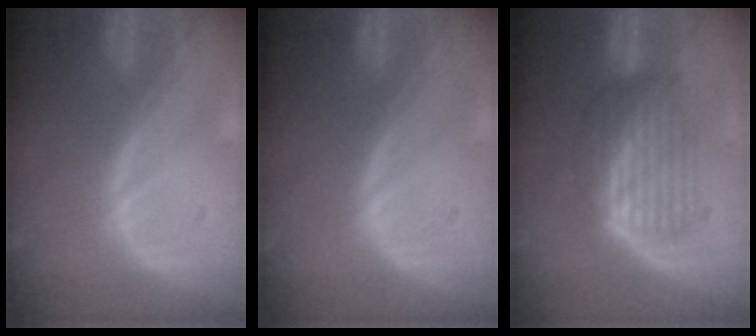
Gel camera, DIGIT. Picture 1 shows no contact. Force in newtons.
{"total": 0.0}
{"total": 6.9, "press": 6.0, "slide": 3.5}